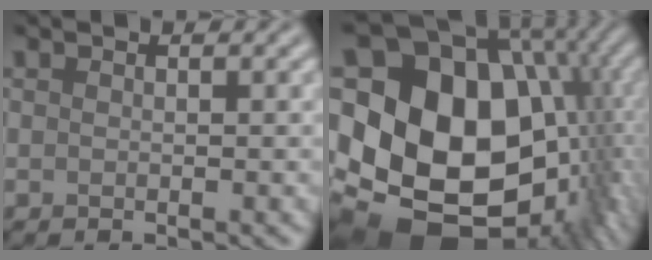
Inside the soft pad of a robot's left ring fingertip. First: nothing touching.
{"total": 20.4, "force": [-1.2, 15.3, 13.4], "torque": [-0.216, -0.014, 0.016]}